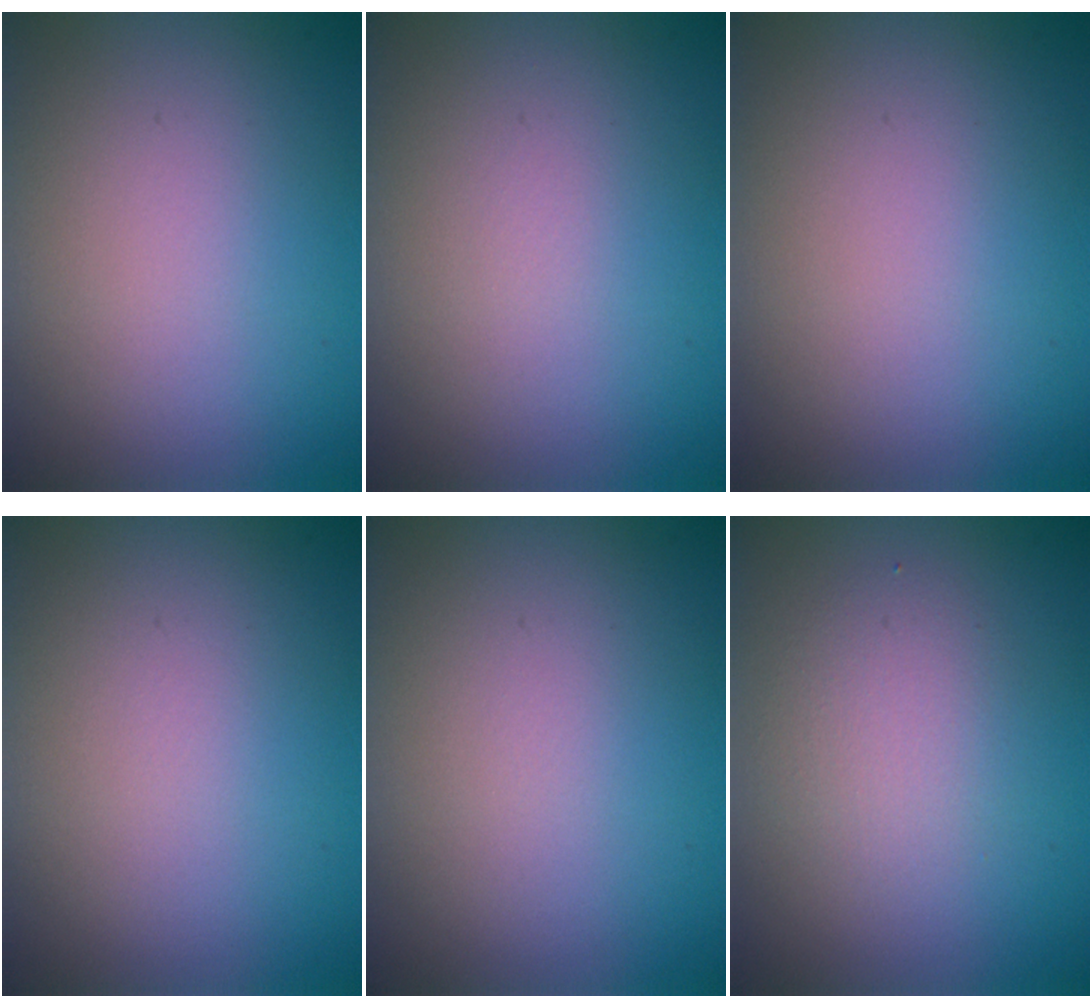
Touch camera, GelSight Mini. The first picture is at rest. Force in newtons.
{"total": 0.0}
{"total": 0.0}
{"total": 0.0}
{"total": 0.0}
{"total": 2.2, "press": 2.2, "slide": 0.2}